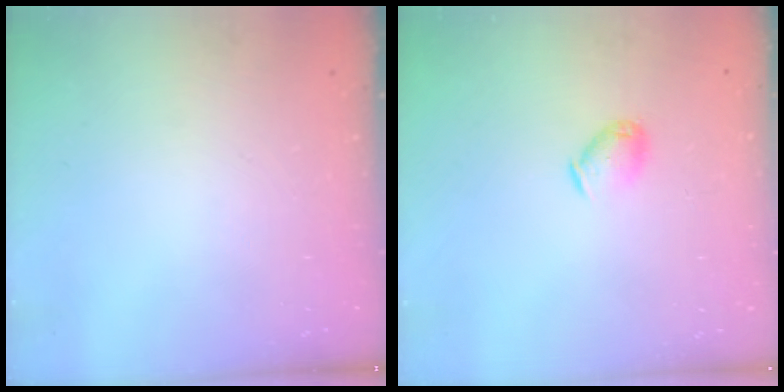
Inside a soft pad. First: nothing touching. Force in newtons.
{"total": 6.0, "press": 5.9, "slide": 1.1}